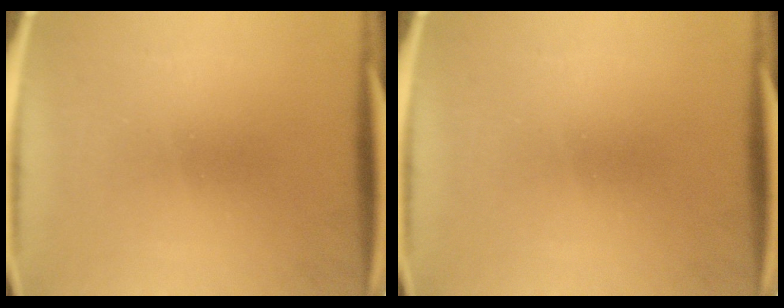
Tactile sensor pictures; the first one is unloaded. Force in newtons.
{"total": 0.0}